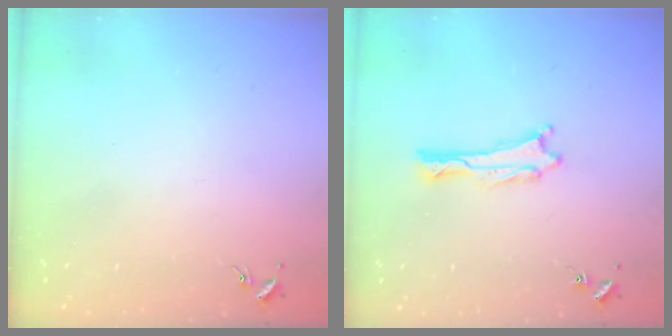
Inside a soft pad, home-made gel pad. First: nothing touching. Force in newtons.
{"total": 0.6, "press": 0.6, "slide": 0.1}